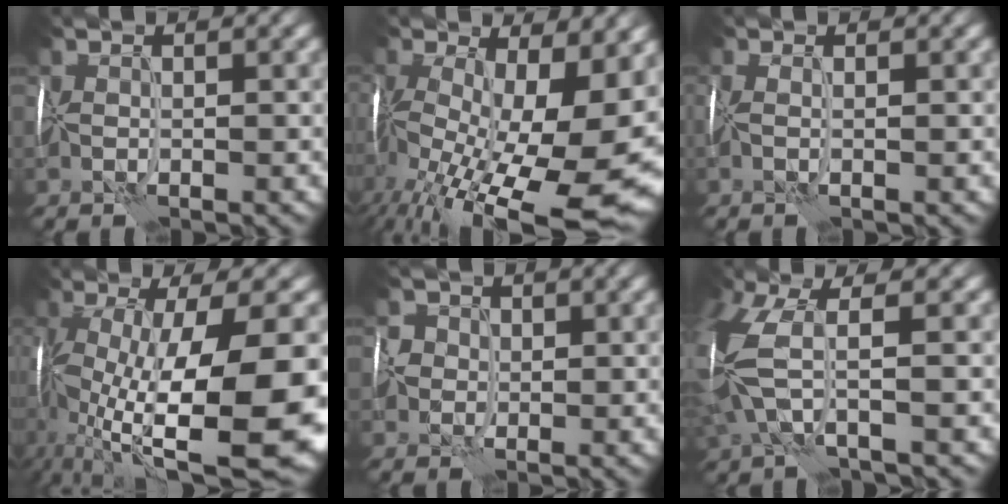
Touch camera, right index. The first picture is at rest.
{"total": 17.5, "force": [-4.0, 8.1, 14.9], "torque": [-0.253, -0.047, -0.038]}
{"total": 1.4, "force": [0.1, 0.6, 1.3], "torque": [-0.020, 0.001, 0.001]}
{"total": 15.4, "force": [-2.2, 5.5, 14.2], "torque": [-0.262, -0.007, -0.026]}
{"total": 2.3, "force": [0.3, 2.3, 0.3], "torque": [0.000, 0.008, -0.004]}
{"total": 6.0, "force": [0.1, 2.4, 5.5], "torque": [-0.162, 0.007, -0.013]}